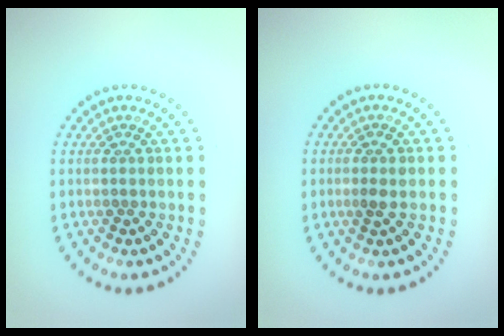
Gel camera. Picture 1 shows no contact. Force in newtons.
{"total": 1.2, "press": 1.1, "slide": 0.4}